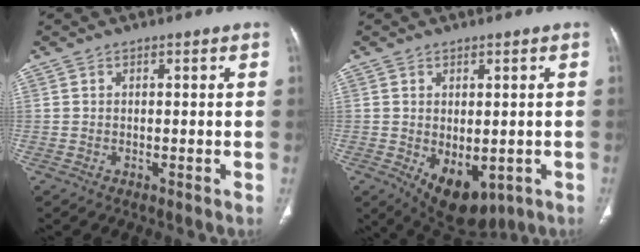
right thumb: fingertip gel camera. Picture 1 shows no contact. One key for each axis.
{"total": 9.6, "fx": -2.7, "fy": 5.5, "fz": 7.3, "tx": -0.093, "ty": -0.006, "tz": -0.017}